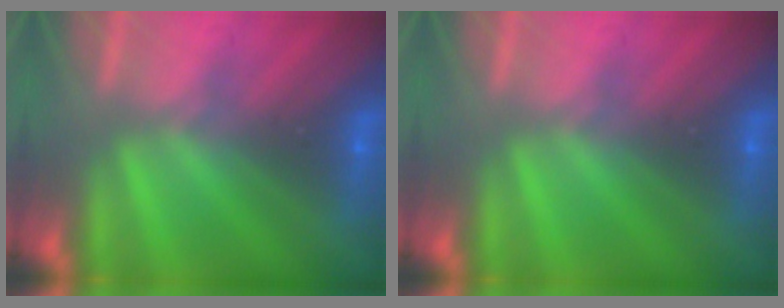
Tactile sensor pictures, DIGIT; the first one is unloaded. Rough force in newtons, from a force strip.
{"total": 0.0}